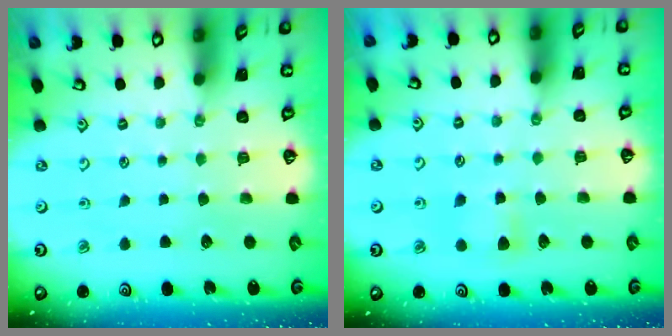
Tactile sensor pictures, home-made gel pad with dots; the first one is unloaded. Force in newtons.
{"total": 4.9, "press": 4.8, "slide": 0.8}